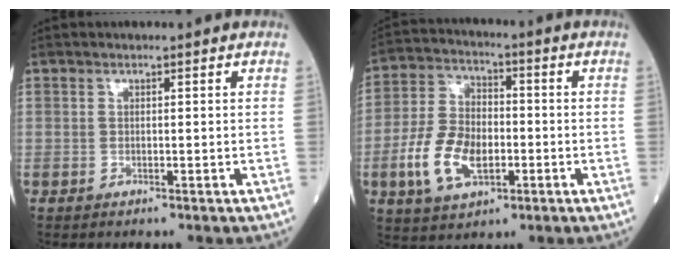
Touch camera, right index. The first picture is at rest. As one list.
[{"total": 11.0, "force": [-3.2, 6.2, 8.6], "torque": [-0.190, 0.009, -0.058]}]